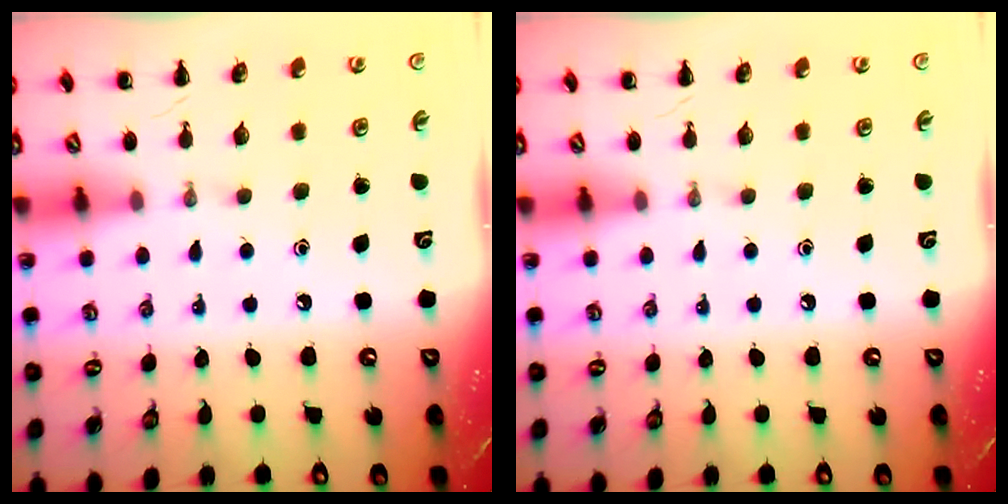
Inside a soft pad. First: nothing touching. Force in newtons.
{"total": 0.0}